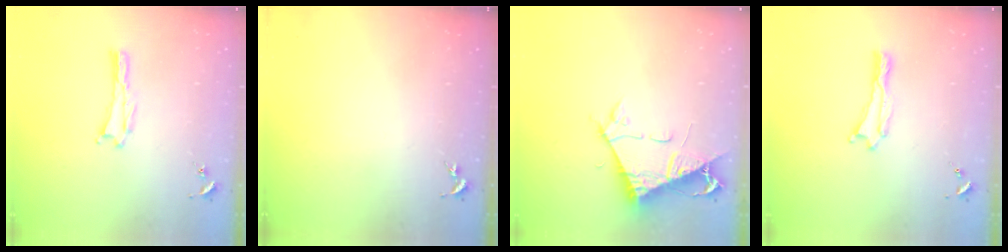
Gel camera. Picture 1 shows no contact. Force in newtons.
{"total": 0.0}
{"total": 7.7, "press": 7.6, "slide": 1.1}
{"total": 0.0}